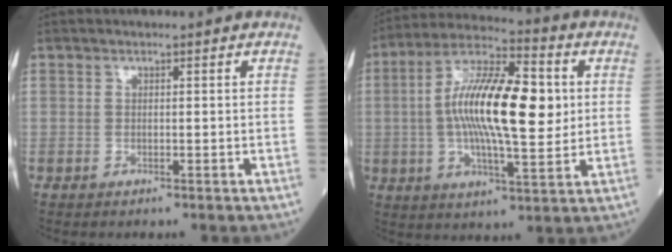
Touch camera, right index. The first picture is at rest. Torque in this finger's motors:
{"motor_torque": [0.70, -0.09, 1.06, 0.21]}